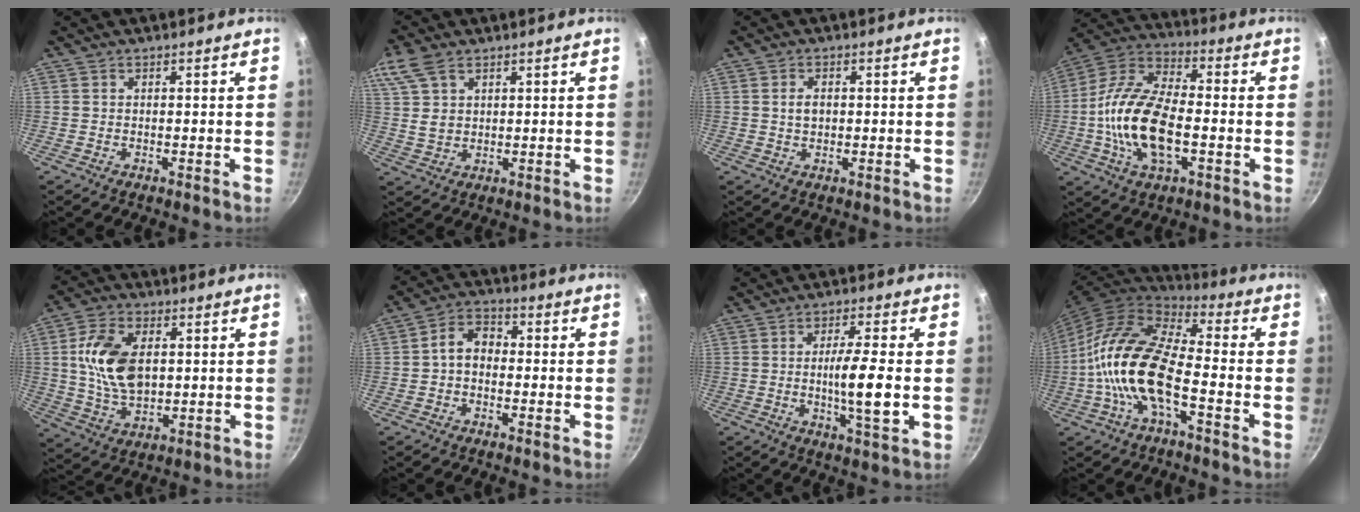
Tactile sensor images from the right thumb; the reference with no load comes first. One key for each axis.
{"total": 8.3, "fx": 4.6, "fy": 4.9, "fz": 4.9, "tx": -0.087, "ty": -0.001, "tz": 0.095}
{"total": 2.5, "fx": 0.2, "fy": 1.7, "fz": 1.9, "tx": -0.023, "ty": 0.004, "tz": 0.004}
{"total": 17.9, "fx": -2.8, "fy": 9.1, "fz": 15.2, "tx": -0.280, "ty": 0.033, "tz": -0.070}
{"total": 13.4, "fx": 1.9, "fy": 8.2, "fz": 10.4, "tx": -0.176, "ty": -0.003, "tz": 0.036}
{"total": 5.8, "fx": -0.6, "fy": 4.3, "fz": 3.8, "tx": -0.048, "ty": 0.024, "tz": -0.026}
{"total": 8.6, "fx": -0.5, "fy": 1.2, "fz": 8.5, "tx": -0.150, "ty": 0.000, "tz": -0.011}
{"total": 17.5, "fx": -4.3, "fy": 7.6, "fz": 15.1, "tx": -0.283, "ty": 0.038, "tz": -0.102}